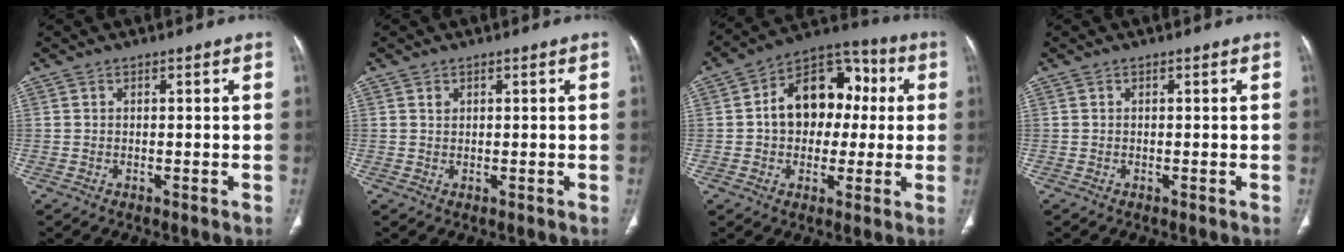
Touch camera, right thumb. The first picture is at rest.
{"total": 0.8, "force": [0.4, 0.6, 0.3], "torque": [-0.001, -0.001, 0.009]}
{"total": 15.8, "force": [1.3, 11.5, 10.7], "torque": [-0.111, 0.037, 0.011]}
{"total": 0.0}